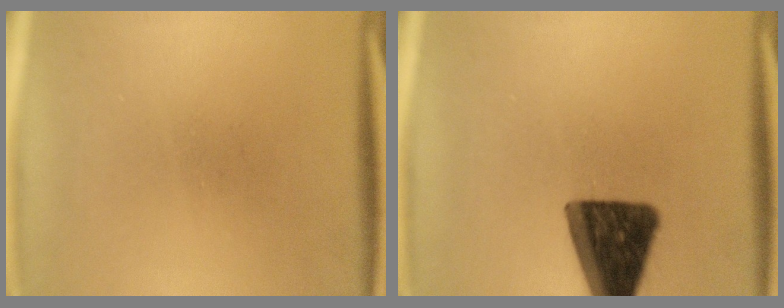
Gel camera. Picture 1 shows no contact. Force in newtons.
{"total": 14.1}